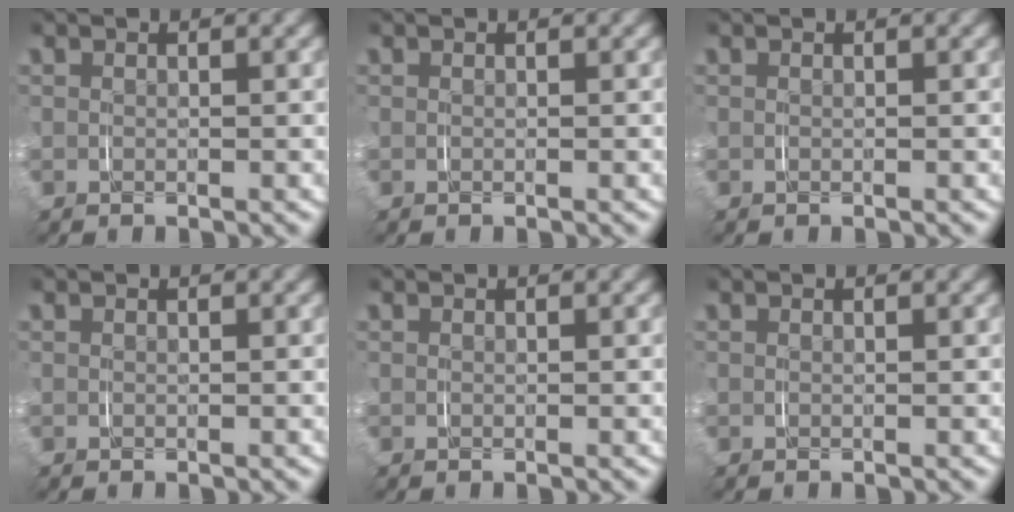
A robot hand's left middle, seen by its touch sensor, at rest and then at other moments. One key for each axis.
{"total": 0.0}
{"total": 0.0}
{"total": 0.0}
{"total": 0.0}
{"total": 0.0}